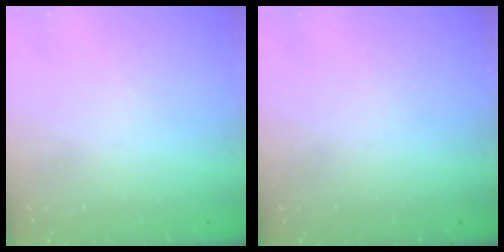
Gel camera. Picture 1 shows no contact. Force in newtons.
{"total": 0.0}